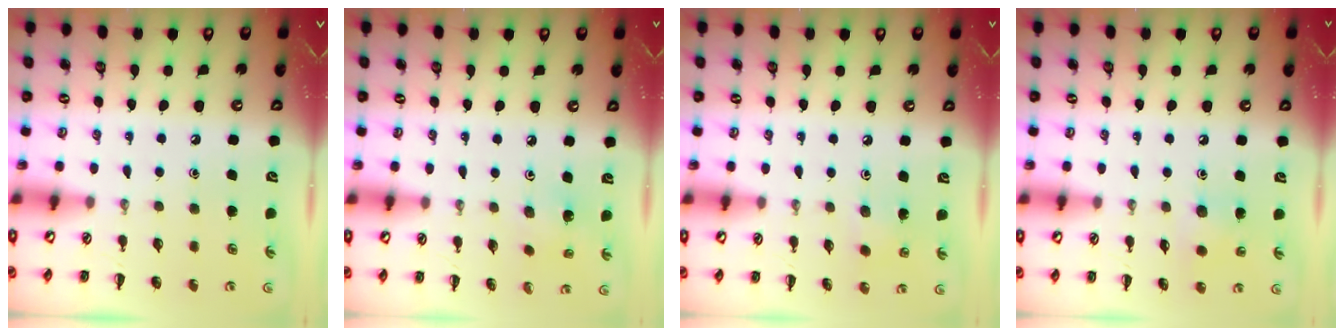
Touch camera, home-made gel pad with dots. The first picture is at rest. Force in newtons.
{"total": 2.0, "press": 1.9, "slide": 0.8}
{"total": 2.7, "press": 2.6, "slide": 0.9}
{"total": 6.4, "press": 6.3, "slide": 1.3}